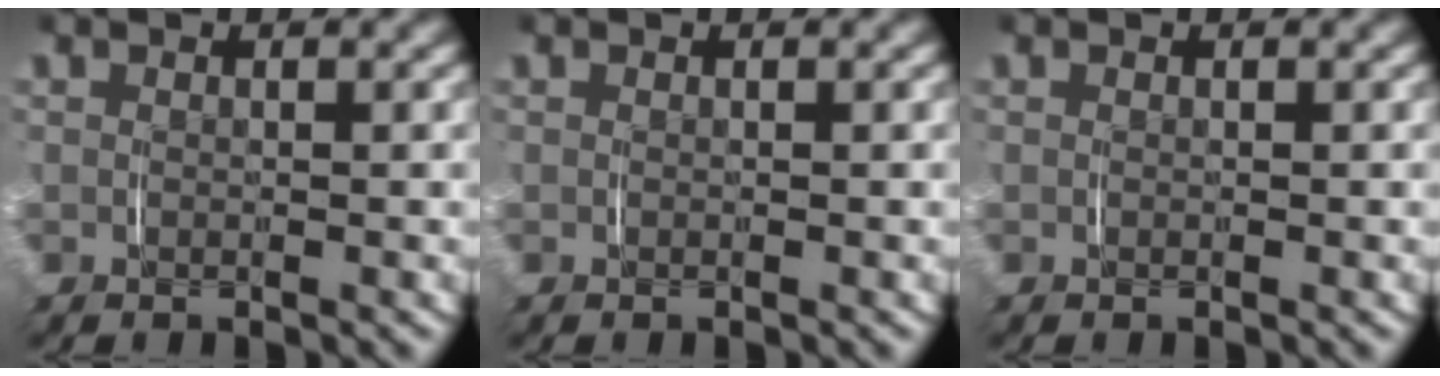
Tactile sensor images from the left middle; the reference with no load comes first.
{"total": 0.0}
{"total": 0.0}